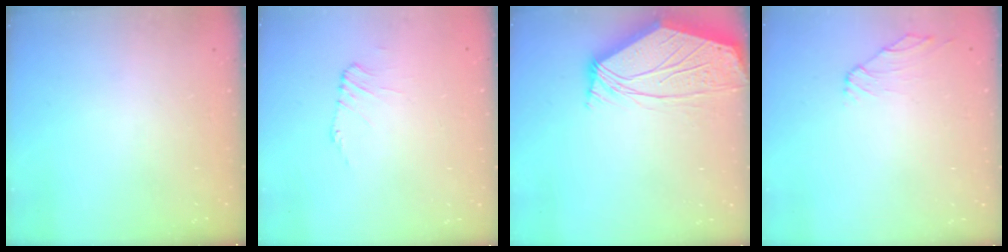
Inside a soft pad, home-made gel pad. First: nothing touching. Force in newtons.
{"total": 1.1, "press": 1.0, "slide": 0.3}
{"total": 4.9, "press": 4.9, "slide": 0.7}
{"total": 0.9, "press": 0.8, "slide": 0.5}